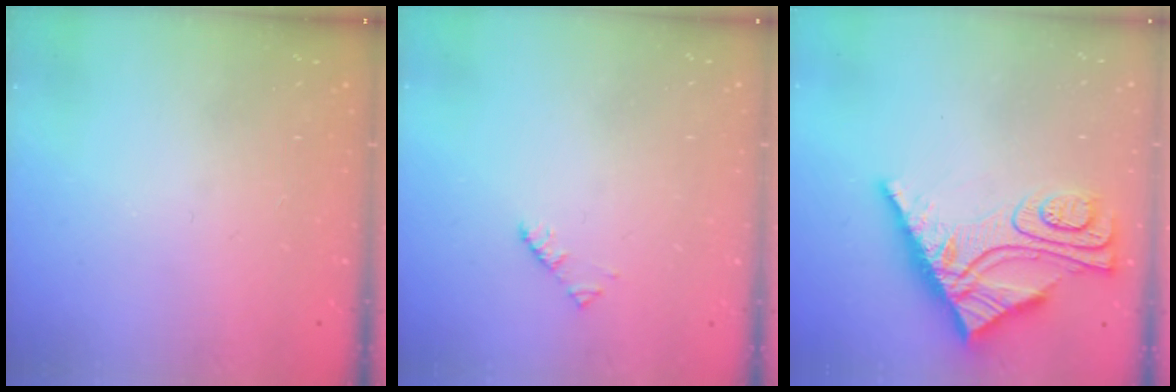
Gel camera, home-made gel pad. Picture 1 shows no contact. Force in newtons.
{"total": 1.9, "press": 1.9, "slide": 0.3}
{"total": 12.9, "press": 12.8, "slide": 1.3}